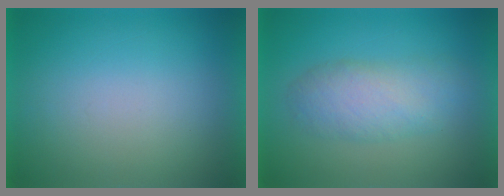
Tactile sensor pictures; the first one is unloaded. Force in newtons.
{"total": 4.2}